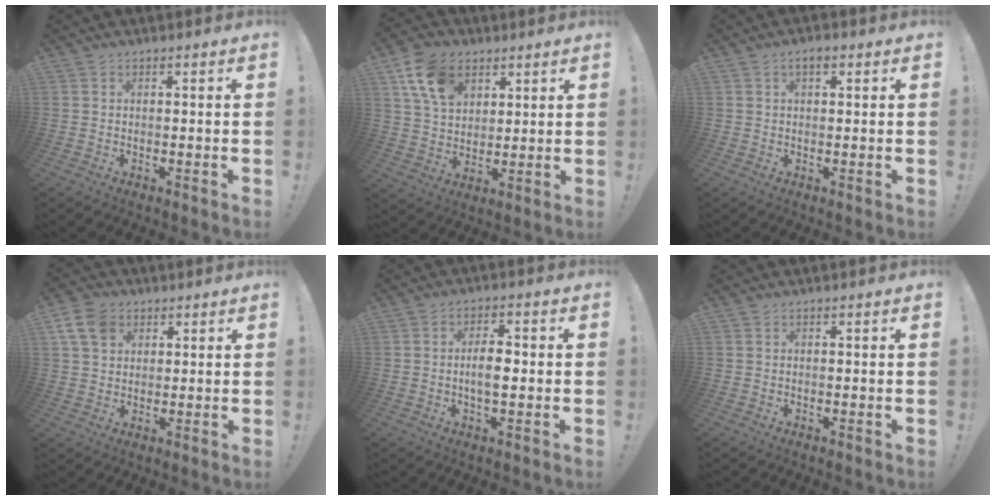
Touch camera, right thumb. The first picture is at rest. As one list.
[{"total": 13.3, "force": [6.6, 9.1, 7.0], "torque": [-0.119, -0.016, 0.130]}, {"total": 2.9, "force": [1.4, 1.3, 2.2], "torque": [-0.031, -0.001, 0.021]}, {"total": 8.9, "force": [4.1, 6.5, 4.5], "torque": [-0.082, -0.010, 0.082]}, {"total": 5.9, "force": [-0.7, 2.5, 5.3], "torque": [-0.095, 0.000, -0.021]}, {"total": 0.0}]